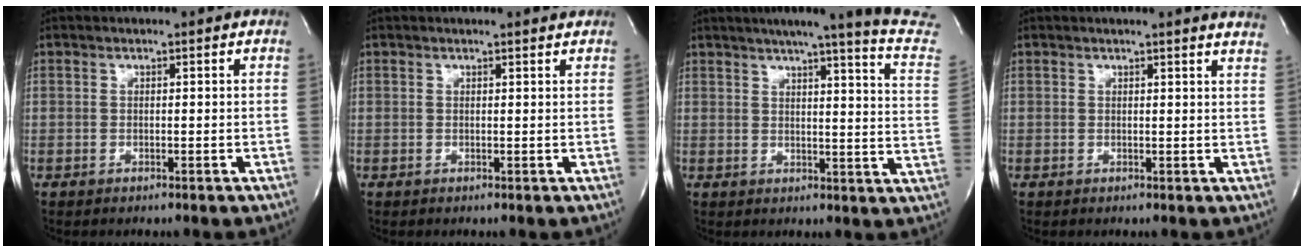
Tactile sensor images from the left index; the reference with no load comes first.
{"total": 1.6, "force": [1.5, -0.2, 0.1], "torque": [-0.011, -0.010, 0.012]}
{"total": 17.8, "force": [15.1, -1.7, 9.2], "torque": [-0.131, -0.068, 0.167]}
{"total": 5.4, "force": [5.1, -0.7, 1.6], "torque": [-0.016, -0.025, 0.031]}